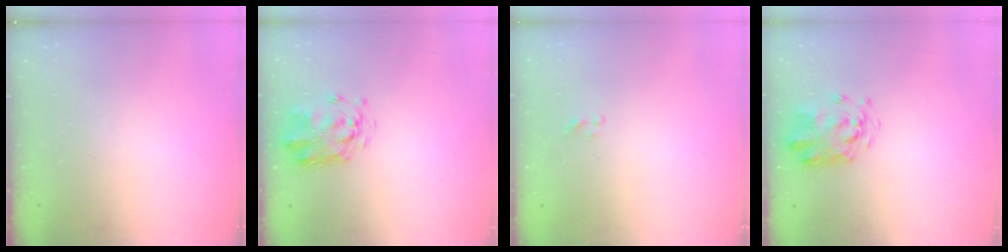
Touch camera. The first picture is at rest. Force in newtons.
{"total": 3.2, "press": 3.2, "slide": 0.8}
{"total": 1.3, "press": 1.1, "slide": 0.6}
{"total": 3.4, "press": 3.4, "slide": 0.6}